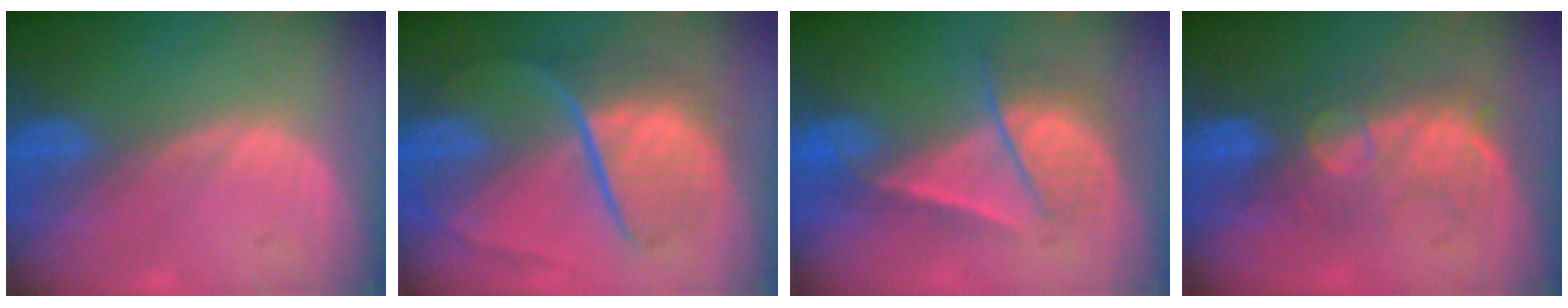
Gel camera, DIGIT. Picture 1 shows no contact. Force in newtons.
{"total": 8.8, "press": 7.7, "slide": 4.2}
{"total": 7.1, "press": 6.1, "slide": 3.7}
{"total": 7.8, "press": 7.7, "slide": 1.6}